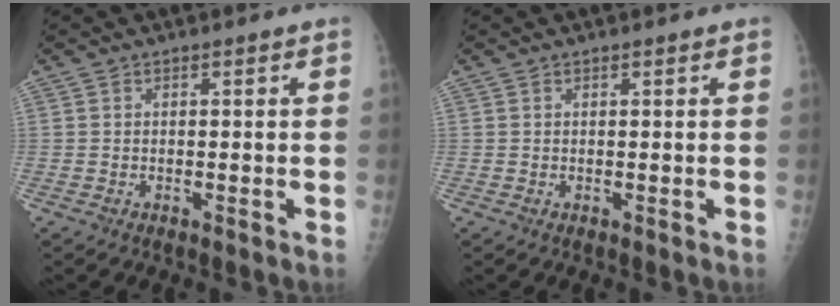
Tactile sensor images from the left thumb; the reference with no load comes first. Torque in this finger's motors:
{"motor_torque": [-0.01, 0.00, -0.07, -0.03, 0.00]}